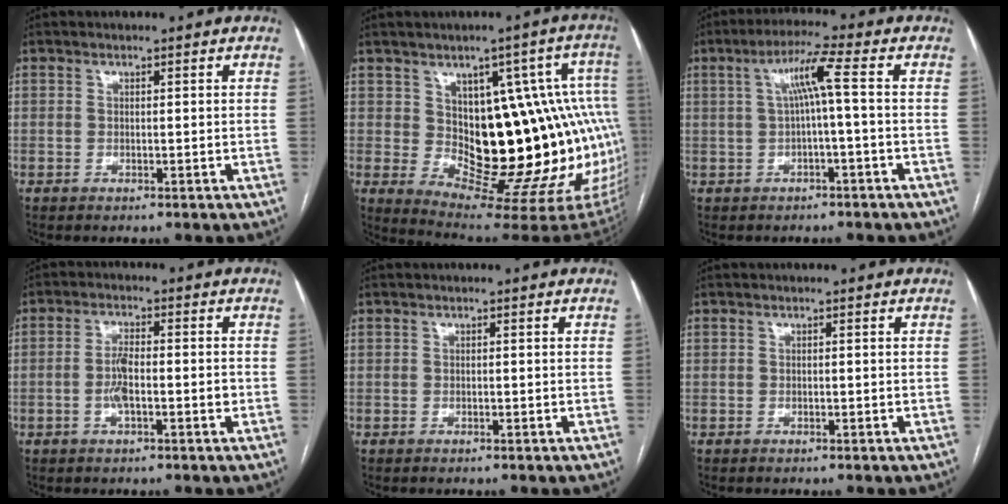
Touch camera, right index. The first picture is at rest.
{"total": 20.8, "force": [0.1, 7.8, 19.3], "torque": [-0.164, 0.030, 0.023]}
{"total": 5.5, "force": [0.4, -0.6, 5.5], "torque": [-0.099, 0.019, 0.013]}
{"total": 4.4, "force": [-1.1, 1.3, 4.0], "torque": [-0.085, 0.006, -0.019]}
{"total": 0.0}
{"total": 0.0}